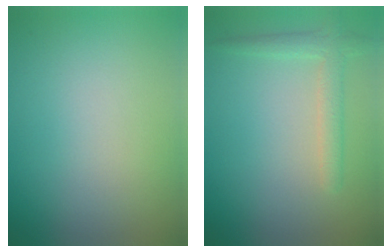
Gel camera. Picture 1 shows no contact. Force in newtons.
{"total": 2.3, "press": 2.3, "slide": 0.2}